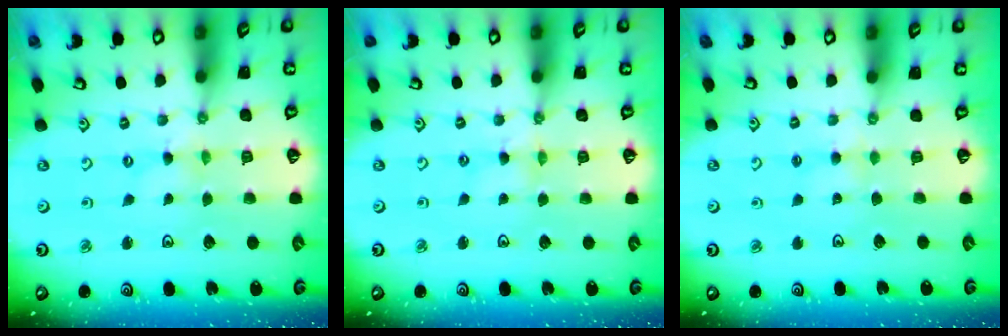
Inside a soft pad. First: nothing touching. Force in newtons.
{"total": 1.0, "press": 0.9, "slide": 0.2}
{"total": 3.1, "press": 3.1, "slide": 0.4}